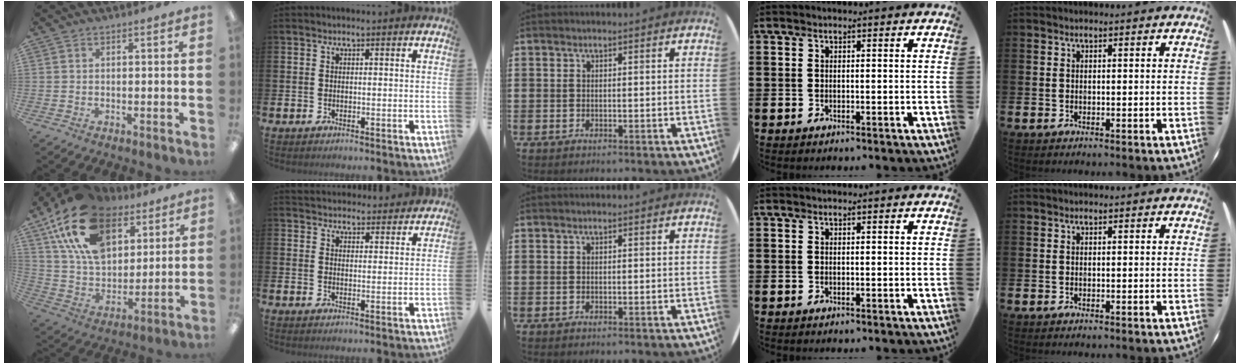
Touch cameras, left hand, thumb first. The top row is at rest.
{"thumb": {"total": 21.3, "force": [11.9, 12.6, 12.5], "torque": [-0.251, -0.041, 0.217]}, "index": {"total": 3.6, "force": [3.5, 0.9, -0.5], "torque": [-0.001, -0.020, 0.063]}}